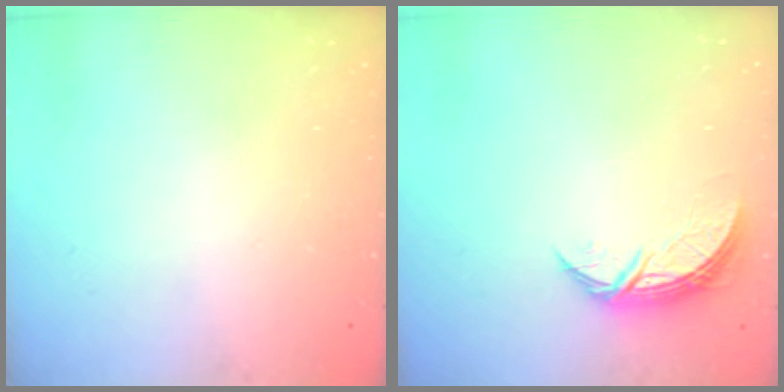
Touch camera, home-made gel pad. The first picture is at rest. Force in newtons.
{"total": 7.3, "press": 7.3, "slide": 0.5}